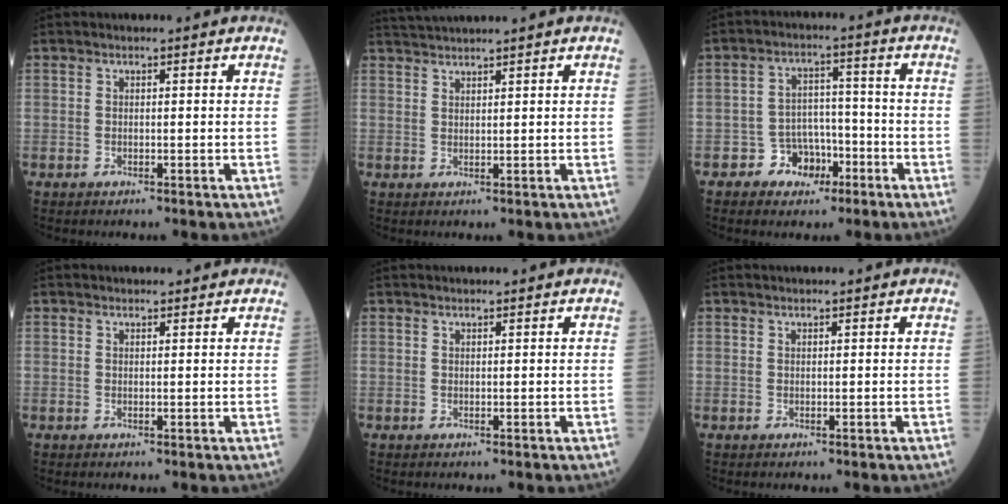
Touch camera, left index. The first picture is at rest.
{"total": 3.9, "force": [3.6, -1.2, 1.0], "torque": [-0.015, 0.023, 0.070]}
{"total": 5.5, "force": [-3.1, 4.3, 1.5], "torque": [-0.020, 0.014, -0.047]}
{"total": 2.4, "force": [2.2, 0.9, 0.4], "torque": [-0.006, 0.012, 0.020]}
{"total": 1.2, "force": [1.1, 0.4, 0.1], "torque": [-0.005, 0.020, 0.018]}
{"total": 1.6, "force": [1.5, 0.1, 0.4], "torque": [-0.008, 0.020, 0.021]}